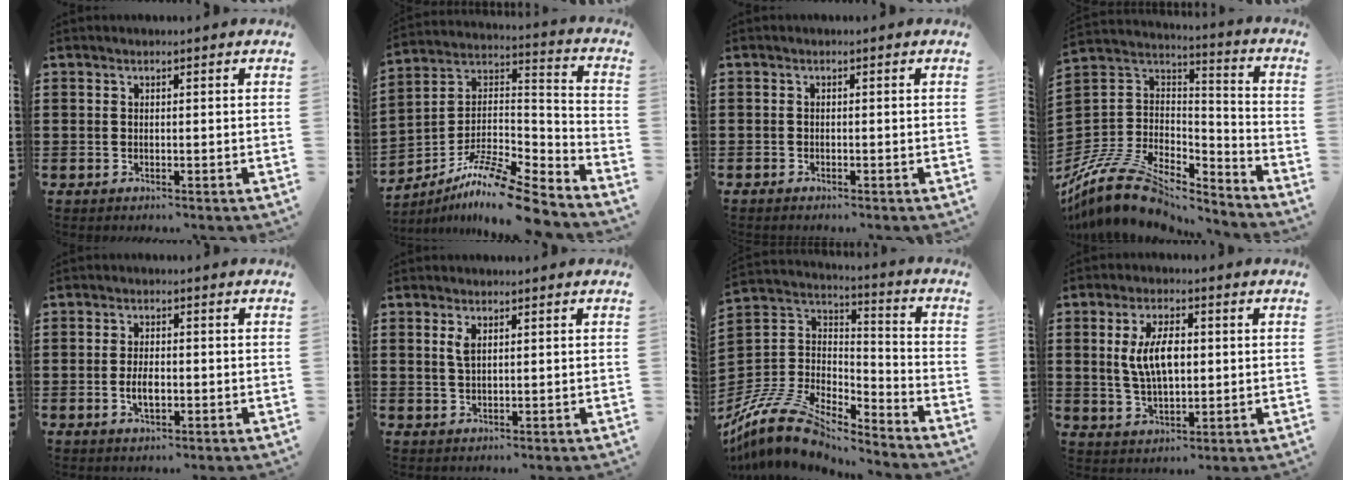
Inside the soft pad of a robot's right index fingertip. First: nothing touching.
{"total": 10.7, "force": [-8.9, 1.4, 5.8], "torque": [-0.104, 0.010, -0.177]}
{"total": 0.6, "force": [-0.6, 0.2, 0.1], "torque": [-0.003, 0.000, -0.012]}
{"total": 11.5, "force": [-8.7, 5.1, 5.6], "torque": [-0.133, 0.014, -0.169]}
{"total": 3.3, "force": [-0.7, 1.5, 2.9], "torque": [-0.063, -0.002, -0.013]}
{"total": 2.0, "force": [0.8, 0.8, 1.6], "torque": [-0.036, 0.004, 0.013]}
{"total": 10.5, "force": [-9.0, 3.5, 4.1], "torque": [-0.110, 0.007, -0.187]}
{"total": 7.3, "force": [0.8, 3.4, 6.4], "torque": [-0.127, 0.005, 0.009]}